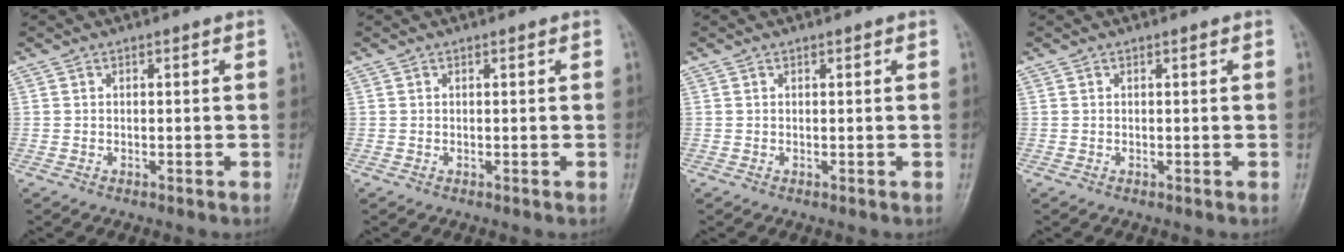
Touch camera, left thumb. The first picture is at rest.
{"total": 0.0}
{"total": 0.5, "force": [0.3, 0.3, 0.2], "torque": [0.004, -0.001, 0.002]}
{"total": 0.0}